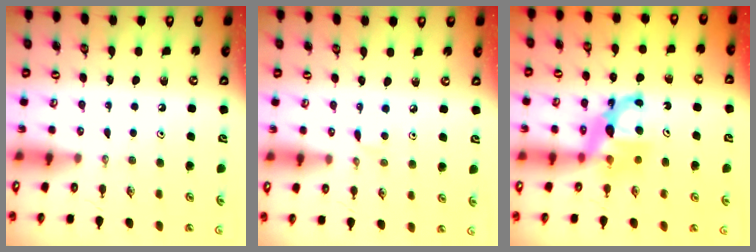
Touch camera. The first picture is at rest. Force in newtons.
{"total": 3.9, "press": 3.8, "slide": 0.5}
{"total": 8.2, "press": 8.2, "slide": 0.2}